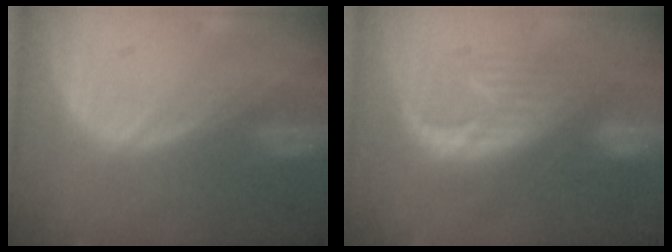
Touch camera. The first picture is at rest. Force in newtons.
{"total": 8.6, "press": 8.5, "slide": 1.0}